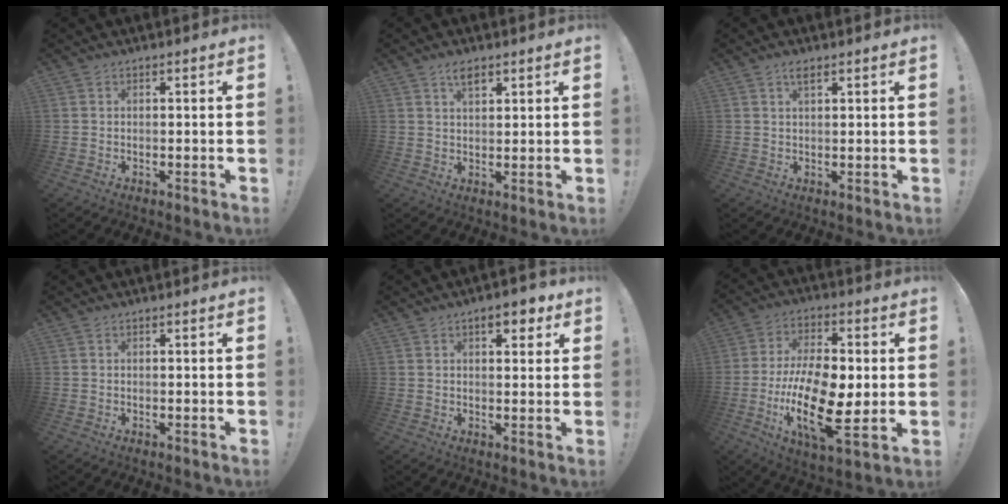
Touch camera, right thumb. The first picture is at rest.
{"total": 4.4, "force": [2.8, 2.0, 2.7], "torque": [-0.038, -0.012, 0.047]}
{"total": 2.6, "force": [1.6, 0.8, 1.9], "torque": [-0.028, -0.004, 0.025]}
{"total": 0.0}
{"total": 5.9, "force": [3.3, 2.7, 4.1], "torque": [-0.037, -0.012, 0.050]}
{"total": 21.9, "force": [-3.5, 9.9, 19.2], "torque": [-0.366, -0.002, -0.057]}